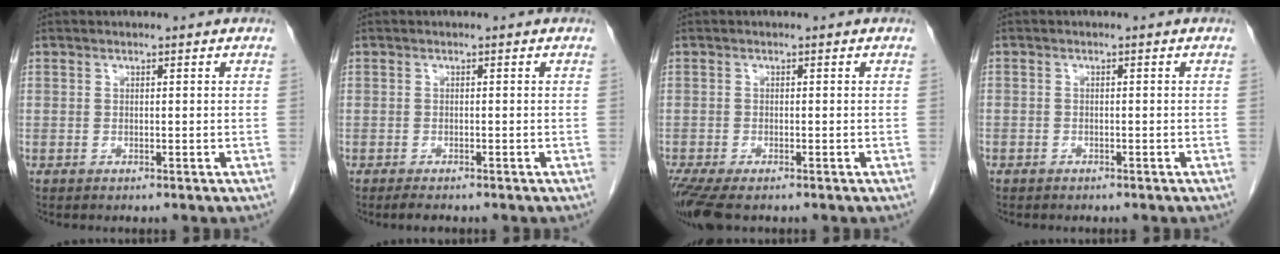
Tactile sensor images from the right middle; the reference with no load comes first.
{"total": 1.8, "force": [-1.5, 0.4, 0.9], "torque": [-0.020, -0.005, -0.020]}
{"total": 5.9, "force": [-4.4, 1.6, 3.5], "torque": [-0.065, -0.015, -0.076]}
{"total": 1.0, "force": [-0.7, 0.6, 0.1], "torque": [-0.009, 0.003, -0.014]}